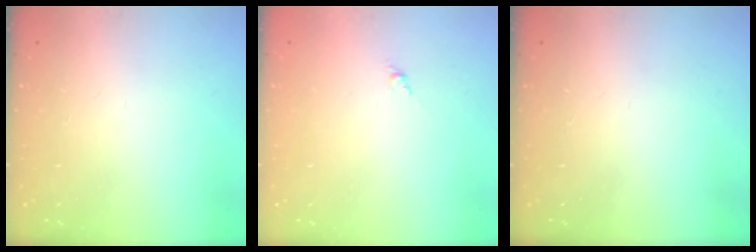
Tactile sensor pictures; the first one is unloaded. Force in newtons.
{"total": 0.0}
{"total": 0.0}